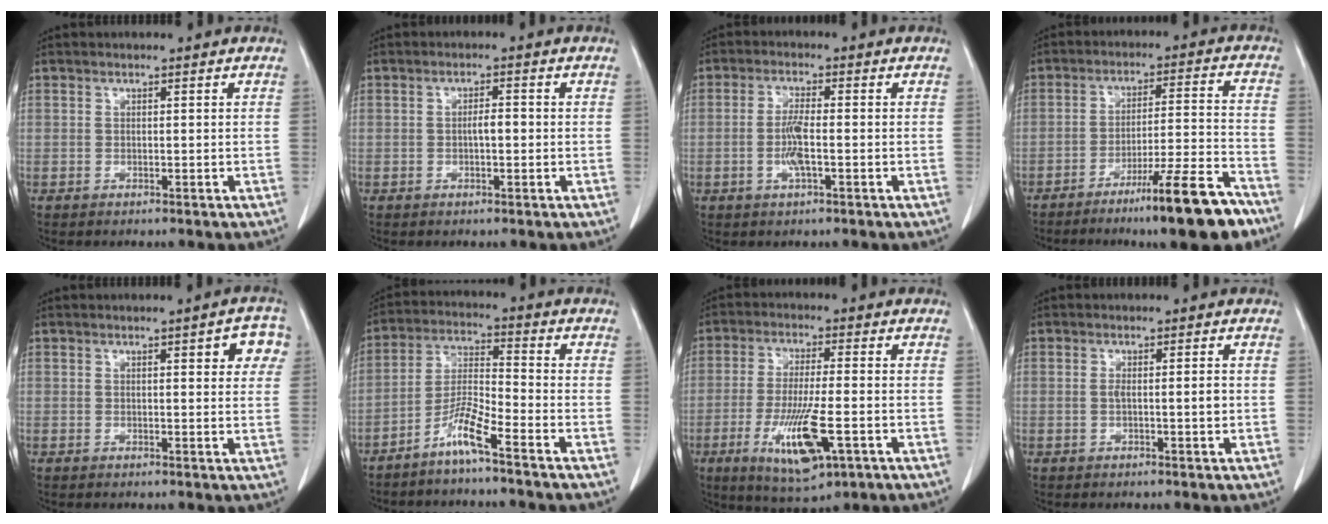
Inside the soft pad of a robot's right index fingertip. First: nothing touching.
{"total": 2.1, "force": [-0.3, 0.6, 2.0], "torque": [-0.036, 0.004, -0.005]}
{"total": 4.2, "force": [-0.8, 0.6, 4.1], "torque": [-0.083, -0.001, -0.014]}
{"total": 13.3, "force": [-9.2, 0.3, 9.7], "torque": [-0.141, -0.004, -0.145]}
{"total": 4.7, "force": [1.8, 1.4, 4.1], "torque": [-0.038, 0.009, 0.014]}
{"total": 6.5, "force": [-4.7, -0.2, 4.5], "torque": [-0.096, -0.008, -0.098]}
{"total": 11.6, "force": [-4.1, 2.1, 10.6], "torque": [-0.197, -0.022, -0.062]}
{"total": 2.3, "force": [0.0, 0.4, 2.3], "torque": [-0.038, 0.002, 0.003]}